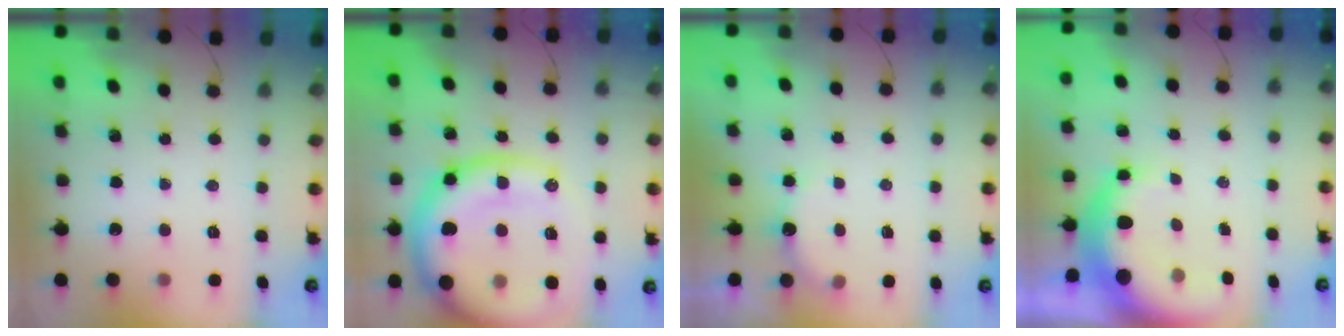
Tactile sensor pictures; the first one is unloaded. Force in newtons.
{"total": 22.0, "press": 21.6, "slide": 4.0}
{"total": 3.8, "press": 3.7, "slide": 0.8}
{"total": 9.0, "press": 8.9, "slide": 1.6}